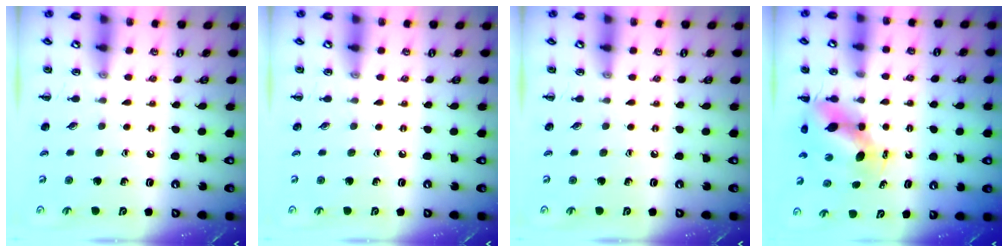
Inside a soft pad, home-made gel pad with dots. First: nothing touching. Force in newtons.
{"total": 0.0}
{"total": 0.0}
{"total": 7.9, "press": 7.8, "slide": 0.8}